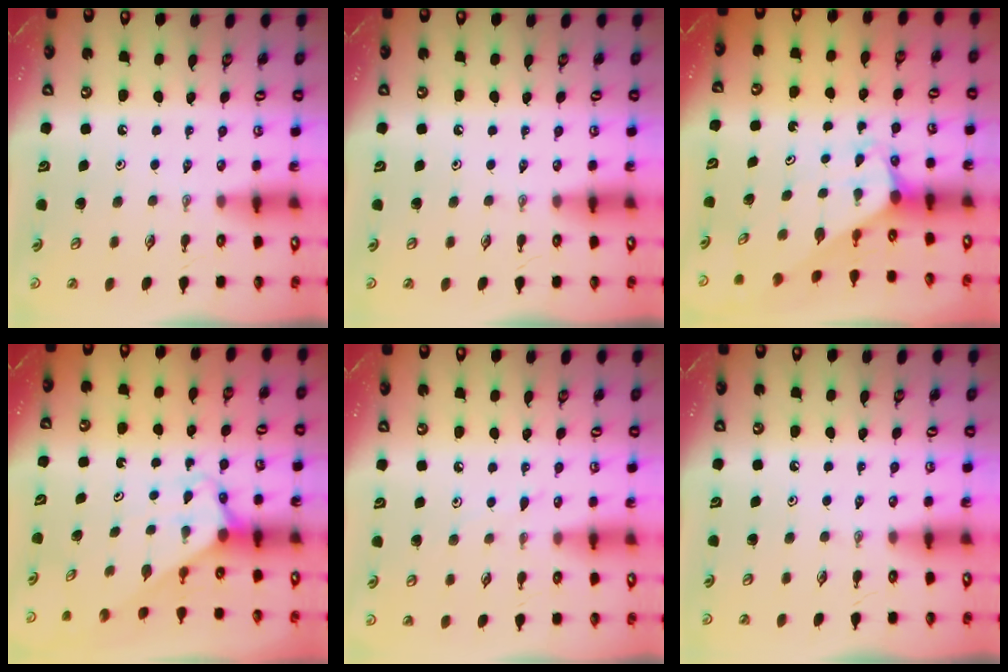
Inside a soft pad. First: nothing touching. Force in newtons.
{"total": 0.0}
{"total": 2.9, "press": 2.9, "slide": 0.1}
{"total": 2.8, "press": 2.8, "slide": 0.2}
{"total": 2.5, "press": 2.5, "slide": 0.4}
{"total": 0.0}